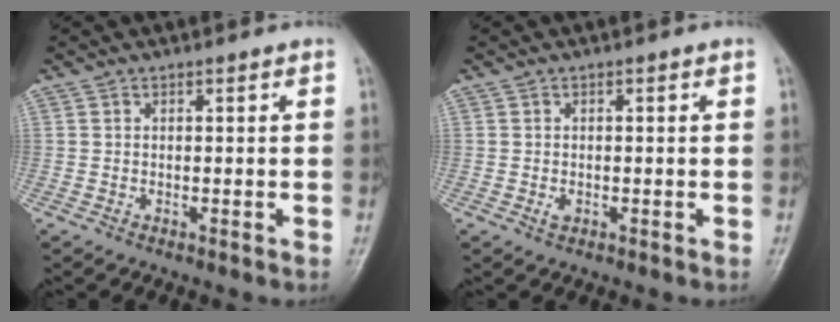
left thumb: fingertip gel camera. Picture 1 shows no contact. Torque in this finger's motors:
{"motor_torque": [-0.06, -0.06, 0.01, 0.00, 0.00]}